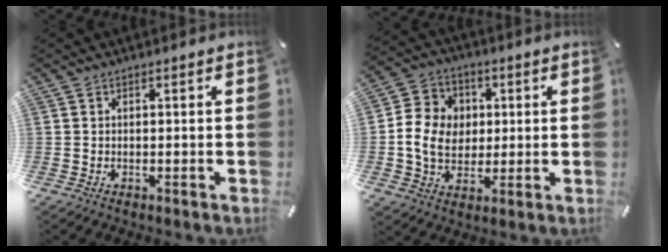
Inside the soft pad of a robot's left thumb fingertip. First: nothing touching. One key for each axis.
{"total": 10.3, "fx": 0.1, "fy": 9.2, "fz": 4.6, "tx": -0.107, "ty": 0.016, "tz": 0.005}